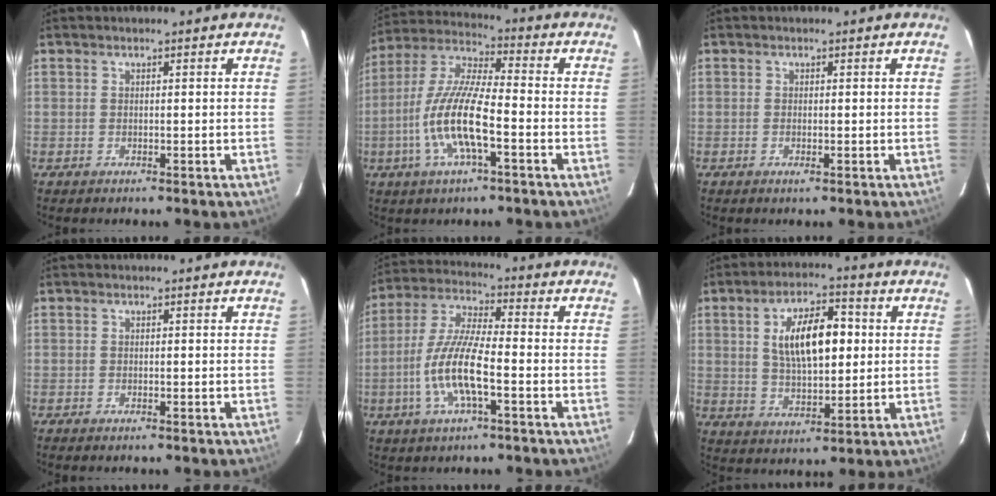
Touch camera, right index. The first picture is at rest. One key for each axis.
{"total": 14.0, "fx": -4.5, "fy": 3.0, "fz": 12.9, "tx": -0.267, "ty": -0.002, "tz": -0.091}
{"total": 0.9, "fx": -0.3, "fy": 0.1, "fz": 0.9, "tx": -0.016, "ty": 0.000, "tz": -0.005}
{"total": 0.9, "fx": -0.8, "fy": 0.1, "fz": 0.4, "tx": -0.010, "ty": -0.002, "tz": -0.015}
{"total": 12.0, "fx": -3.8, "fy": 2.4, "fz": 11.2, "tx": -0.235, "ty": -0.001, "tz": -0.073}
{"total": 12.2, "fx": 2.3, "fy": 5.4, "fz": 10.7, "tx": -0.184, "ty": 0.014, "tz": 0.045}